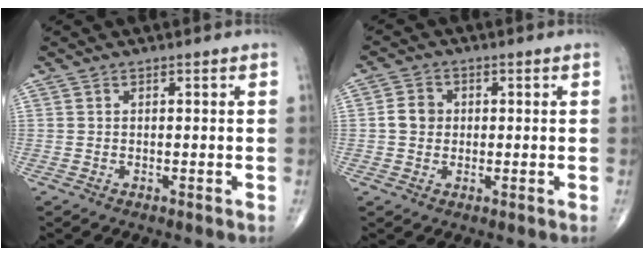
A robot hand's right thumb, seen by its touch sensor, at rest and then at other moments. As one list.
[{"total": 3.9, "force": [0.1, 3.4, 1.9], "torque": [-0.023, 0.007, -0.003]}]